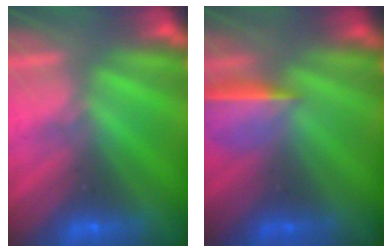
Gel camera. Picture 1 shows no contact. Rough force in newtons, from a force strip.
{"total": 1.7}